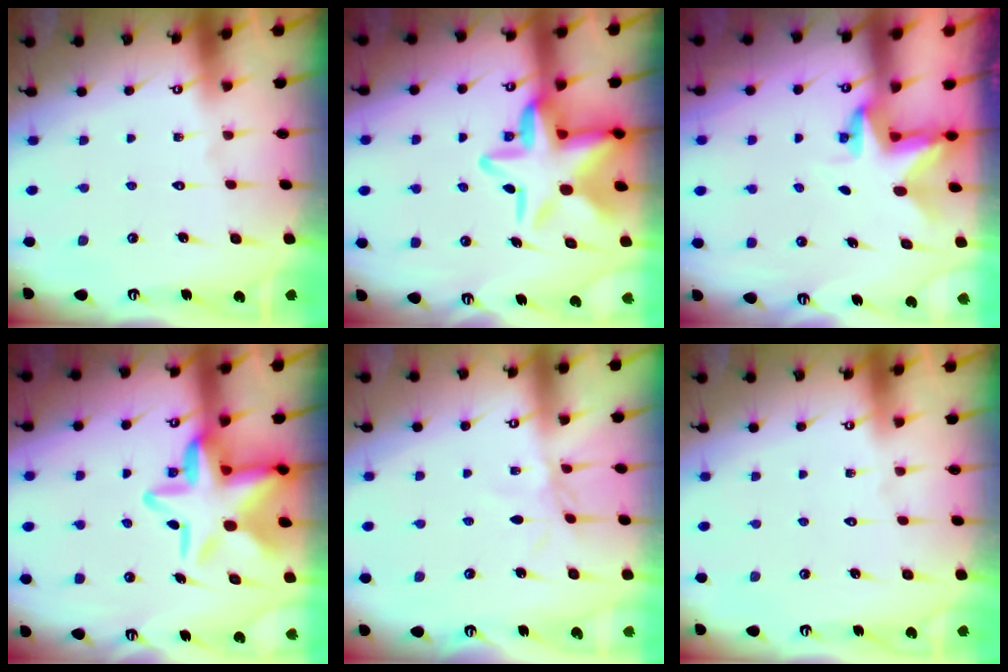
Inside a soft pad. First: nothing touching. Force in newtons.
{"total": 16.3, "press": 16.0, "slide": 3.0}
{"total": 3.1, "press": 3.1, "slide": 0.1}
{"total": 16.3, "press": 16.0, "slide": 3.0}
{"total": 3.0, "press": 2.9, "slide": 0.3}
{"total": 0.0}